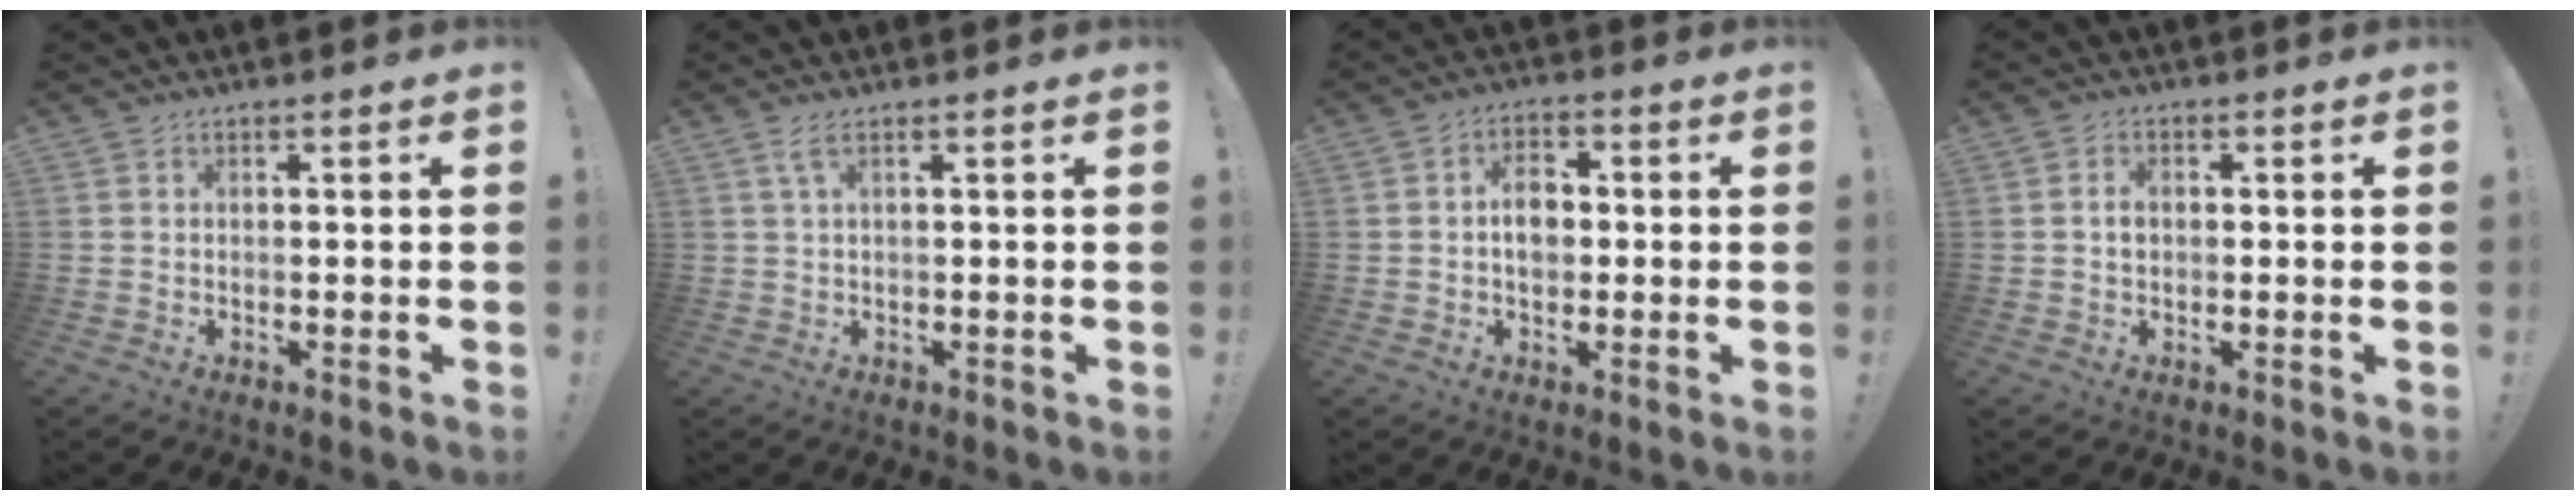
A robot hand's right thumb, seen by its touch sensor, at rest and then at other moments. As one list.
[{"total": 2.4, "force": [1.0, 0.4, 2.2], "torque": [-0.039, -0.001, 0.017]}, {"total": 6.8, "force": [0.1, 5.1, 4.5], "torque": [-0.070, 0.003, -0.002]}, {"total": 2.6, "force": [0.1, 2.1, 1.6], "torque": [-0.023, 0.004, -0.001]}]